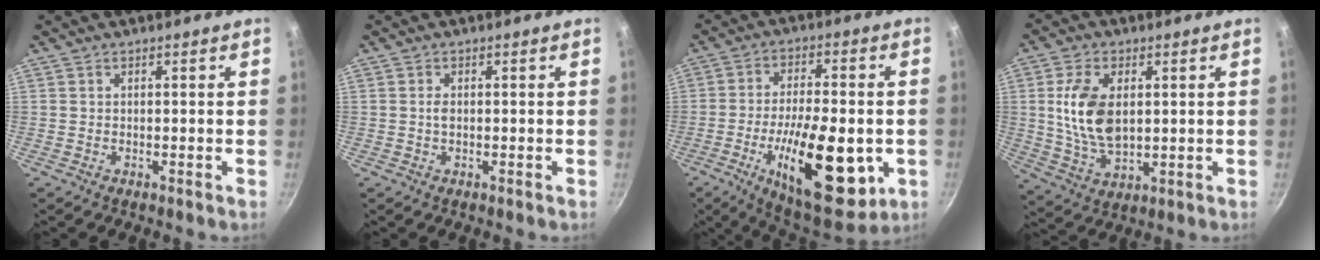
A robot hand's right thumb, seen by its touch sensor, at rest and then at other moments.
{"total": 1.2, "force": [0.1, 0.7, 1.0], "torque": [-0.019, 0.001, 0.000]}
{"total": 22.3, "force": [-5.7, 9.3, 19.4], "torque": [-0.281, 0.005, -0.082]}
{"total": 12.2, "force": [2.0, 7.0, 9.8], "torque": [-0.178, -0.013, 0.044]}